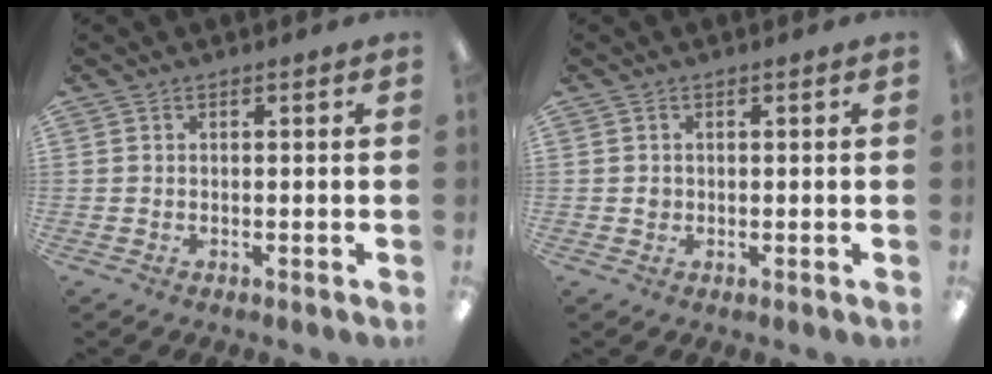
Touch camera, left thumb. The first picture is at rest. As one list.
[{"total": 1.0, "force": [0.1, 1.0, 0.3], "torque": [-0.007, 0.006, 0.000]}]